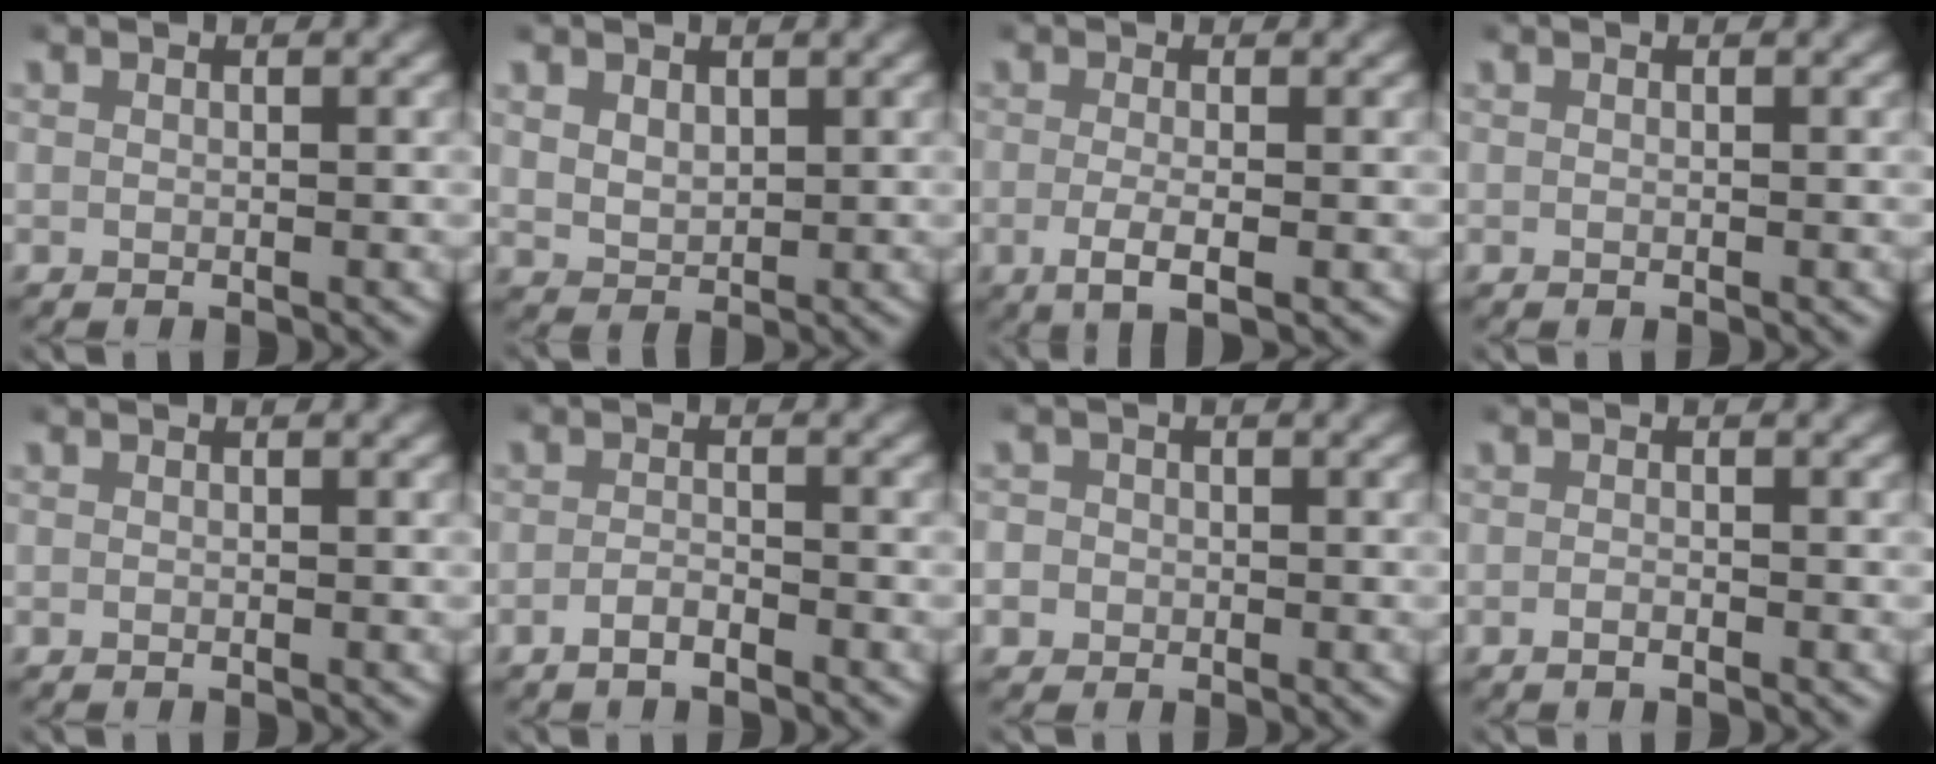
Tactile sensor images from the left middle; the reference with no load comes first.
{"total": 2.0, "force": [1.2, 1.4, 0.9], "torque": [-0.025, -0.009, 0.034]}
{"total": 2.9, "force": [-1.1, 0.7, 2.6], "torque": [-0.059, -0.013, -0.013]}
{"total": 0.0}
{"total": 0.0}
{"total": 1.7, "force": [-1.5, 0.3, 0.7], "torque": [-0.012, 0.000, -0.030]}
{"total": 3.3, "force": [-0.7, 3.2, 0.5], "torque": [-0.020, -0.006, -0.020]}
{"total": 0.8, "force": [-0.7, 0.0, 0.4], "torque": [-0.012, -0.002, -0.012]}